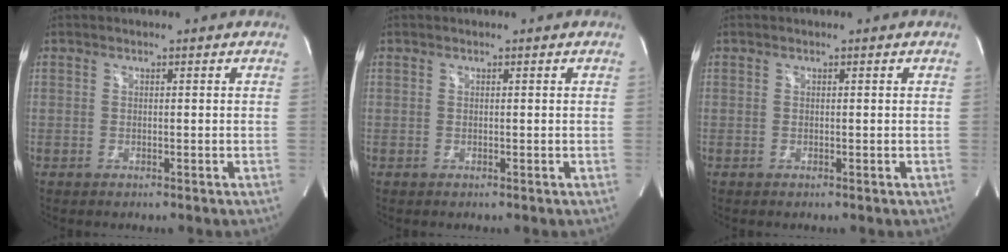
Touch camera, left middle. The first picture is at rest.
{"total": 0.0}
{"total": 0.0}